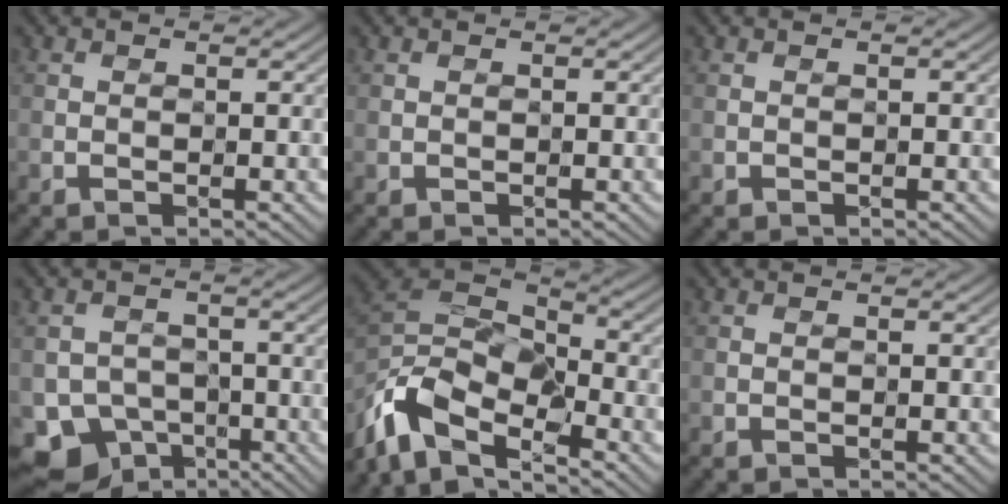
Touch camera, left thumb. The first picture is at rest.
{"total": 0.0}
{"total": 0.0}
{"total": 6.7, "force": [-3.8, 5.3, 1.8], "torque": [-0.030, -0.011, -0.074]}
{"total": 11.1, "force": [-7.1, 4.7, 7.2], "torque": [-0.158, -0.001, -0.153]}
{"total": 0.0}